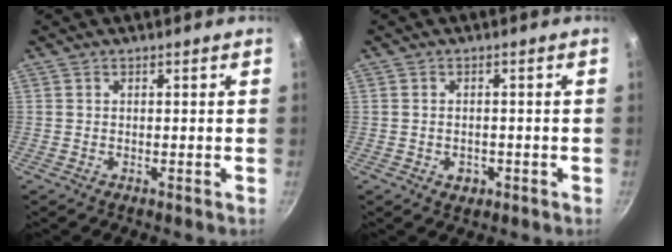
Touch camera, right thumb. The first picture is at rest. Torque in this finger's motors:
{"motor_torque": [-0.15, 0.01, -0.09, -0.01, 0.00]}